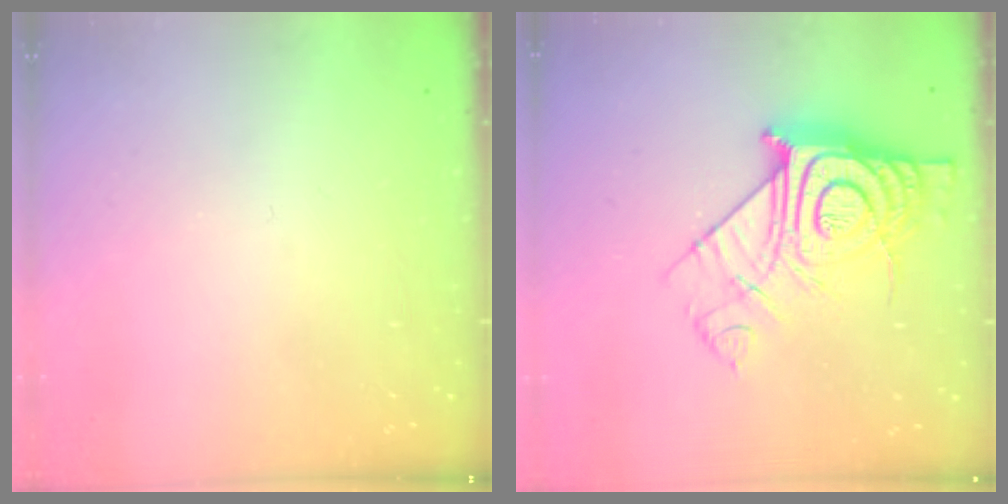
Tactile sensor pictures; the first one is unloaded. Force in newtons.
{"total": 16.9, "press": 16.9, "slide": 1.3}